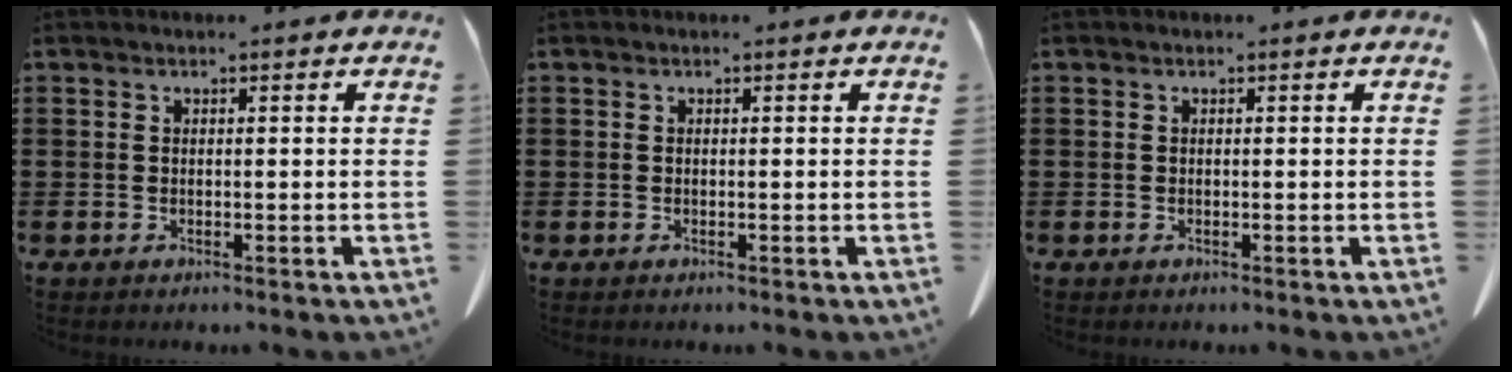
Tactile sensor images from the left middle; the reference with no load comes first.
{"total": 0.0}
{"total": 0.0}